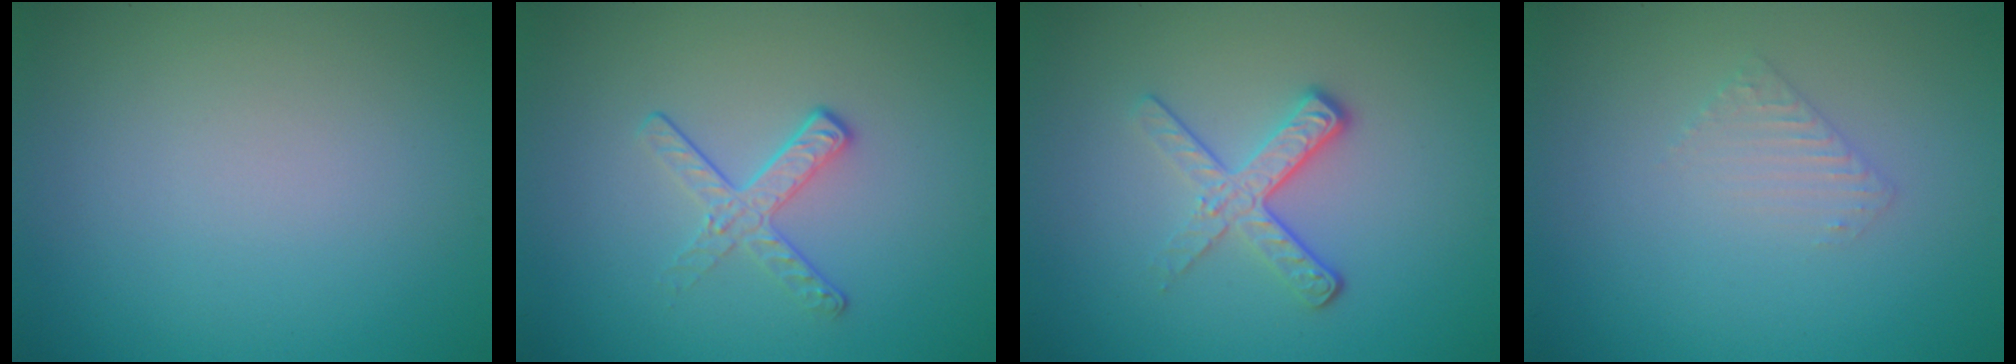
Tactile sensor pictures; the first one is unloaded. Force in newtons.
{"total": 2.1, "press": 1.4, "slide": 1.6}
{"total": 3.4, "press": 2.4, "slide": 2.4}
{"total": 1.3, "press": 1.3, "slide": 0.3}